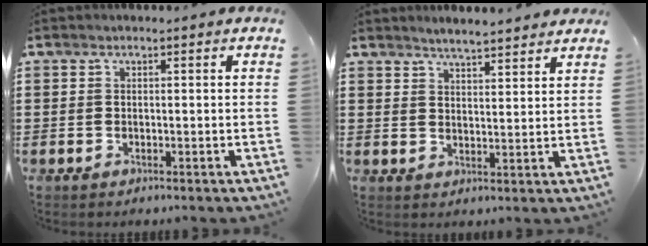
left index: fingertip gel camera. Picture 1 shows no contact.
{"total": 3.3, "force": [3.3, -0.1, 0.5], "torque": [-0.020, -0.010, 0.059]}